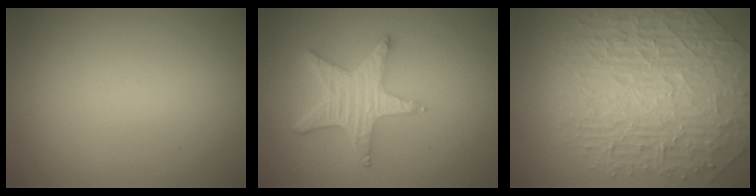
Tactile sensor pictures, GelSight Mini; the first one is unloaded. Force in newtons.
{"total": 4.8, "press": 4.2, "slide": 2.4}
{"total": 9.9, "press": 6.6, "slide": 7.3}